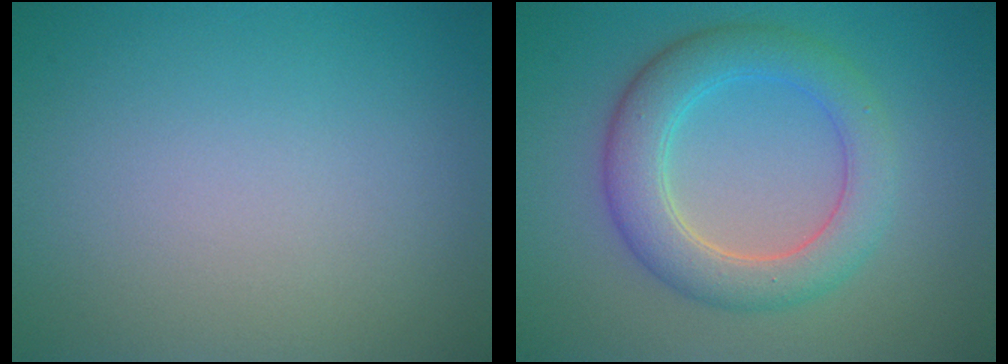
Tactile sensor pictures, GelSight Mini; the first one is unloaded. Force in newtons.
{"total": 5.4, "press": 5.4, "slide": 0.3}